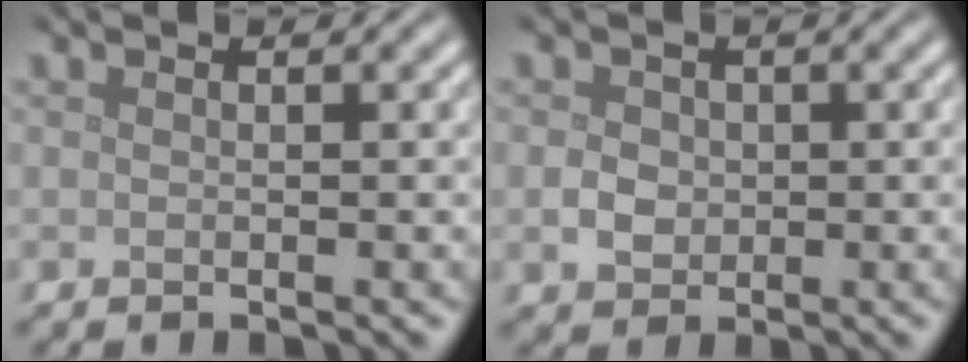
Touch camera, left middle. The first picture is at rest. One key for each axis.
{"total": 1.9, "fx": 0.0, "fy": 1.7, "fz": 0.8, "tx": -0.012, "ty": -0.003, "tz": -0.002}